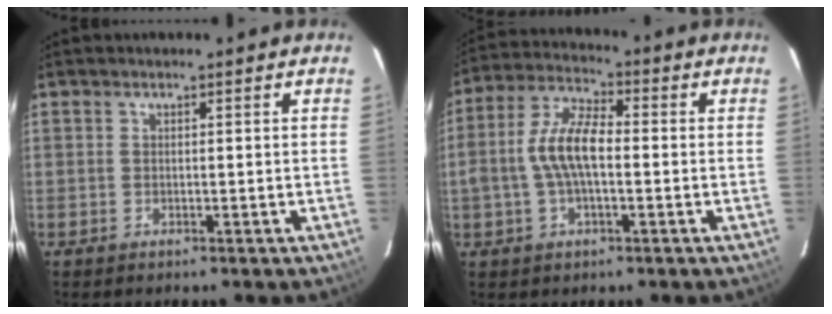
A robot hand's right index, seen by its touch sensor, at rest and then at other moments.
{"total": 9.5, "force": [-1.0, 4.2, 8.5], "torque": [-0.175, 0.016, -0.021]}